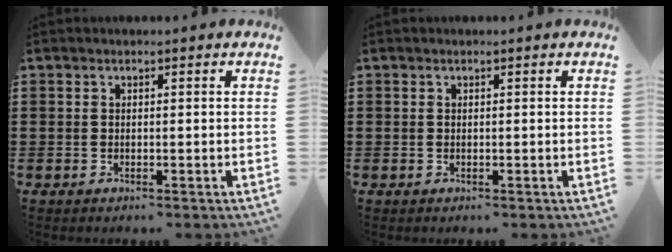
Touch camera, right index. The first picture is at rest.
{"total": 0.0}